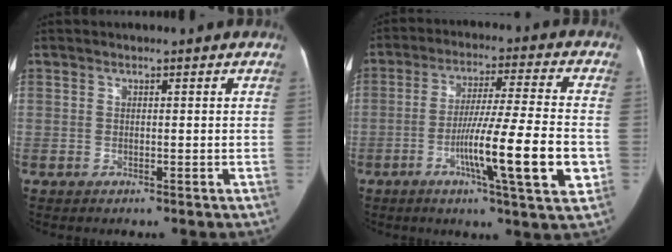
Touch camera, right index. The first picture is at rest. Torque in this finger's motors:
{"motor_torque": [0.82, -0.28, 0.37, 0.10]}